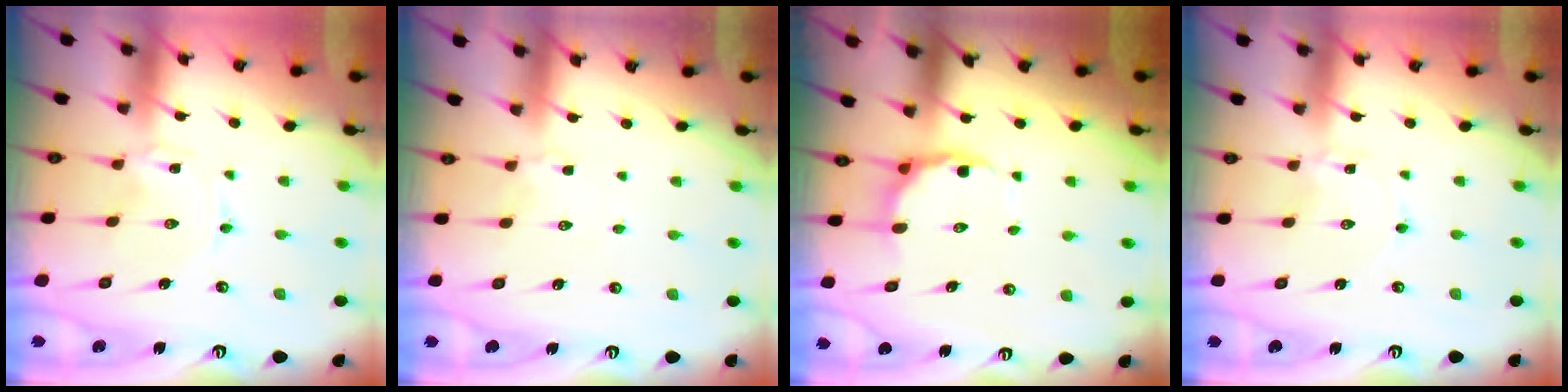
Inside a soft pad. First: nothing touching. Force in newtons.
{"total": 1.3, "press": 1.2, "slide": 0.5}
{"total": 6.7, "press": 6.2, "slide": 2.5}
{"total": 1.4, "press": 1.4, "slide": 0.1}